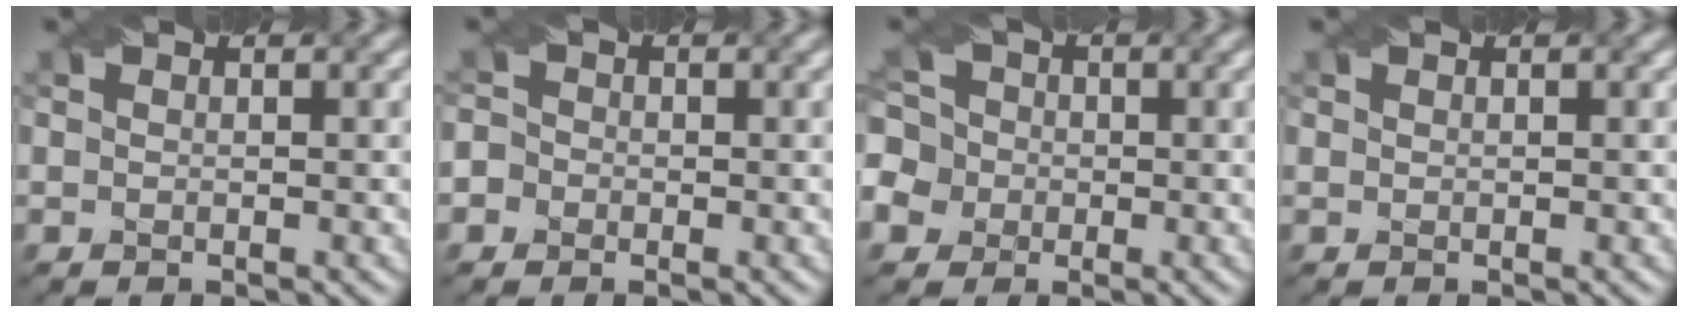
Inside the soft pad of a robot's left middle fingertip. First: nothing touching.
{"total": 2.7, "force": [-1.0, 2.5, 0.5], "torque": [0.010, 0.018, -0.045]}
{"total": 8.0, "force": [-1.9, 7.2, 2.9], "torque": [-0.064, 0.017, -0.068]}
{"total": 0.0}